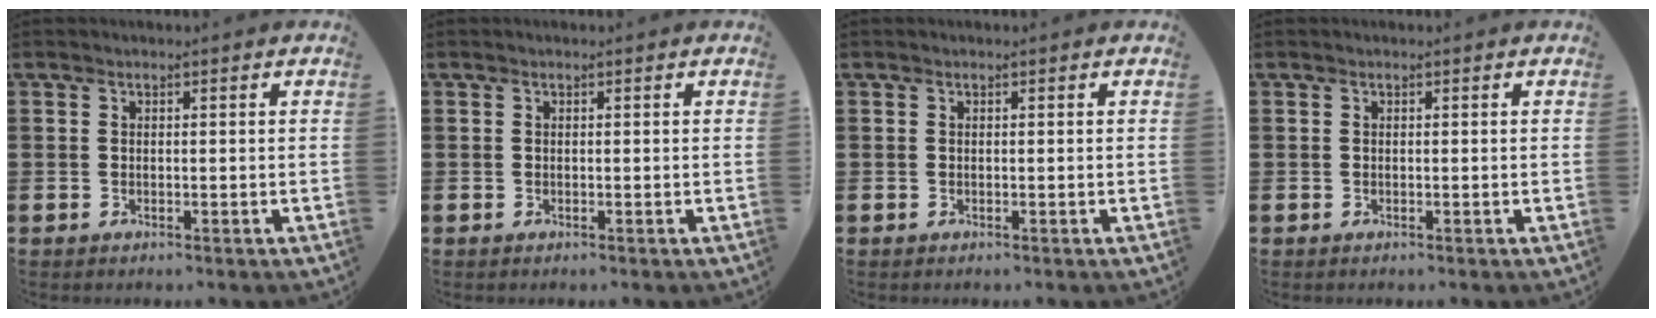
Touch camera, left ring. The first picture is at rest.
{"total": 0.0}
{"total": 0.0}
{"total": 0.0}